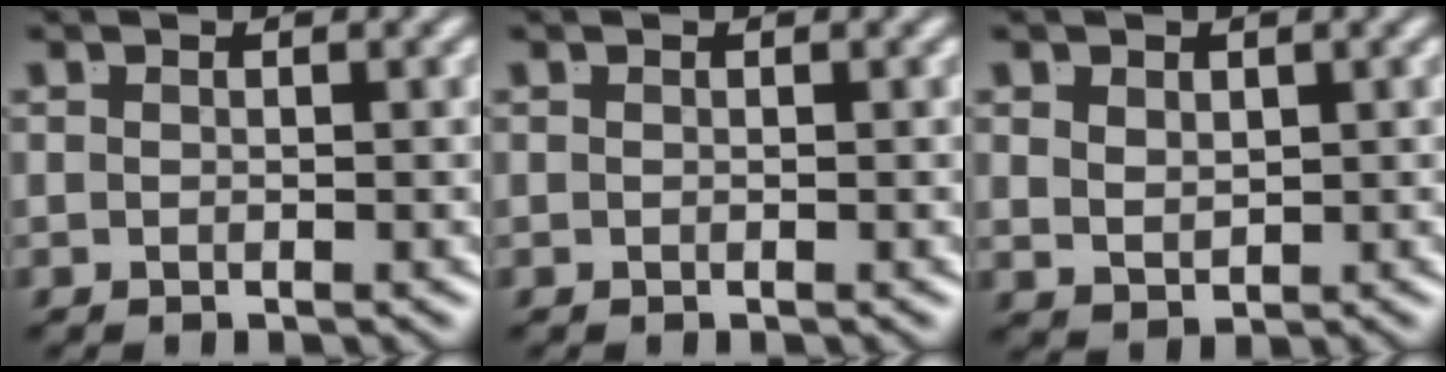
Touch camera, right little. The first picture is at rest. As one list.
[{"total": 0.0}, {"total": 2.3, "force": [0.7, 1.6, 1.6], "torque": [-0.037, -0.020, 0.031]}]